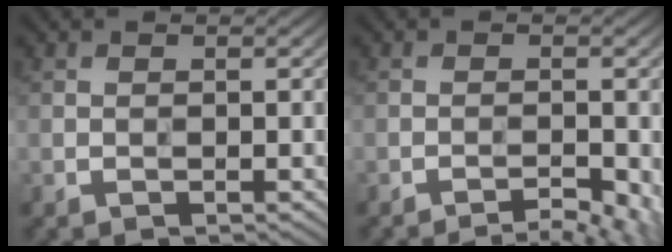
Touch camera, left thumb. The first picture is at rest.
{"total": 3.8, "force": [-2.7, 0.7, 2.5], "torque": [-0.042, 0.001, -0.038]}